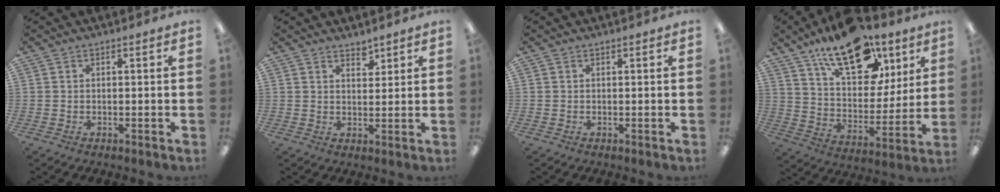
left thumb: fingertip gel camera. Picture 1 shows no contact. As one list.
[{"total": 3.0, "force": [2.7, 1.1, 0.6], "torque": [0.010, -0.022, 0.047]}, {"total": 0.0}, {"total": 21.5, "force": [13.7, 11.2, 12.3], "torque": [-0.195, -0.069, 0.238]}]